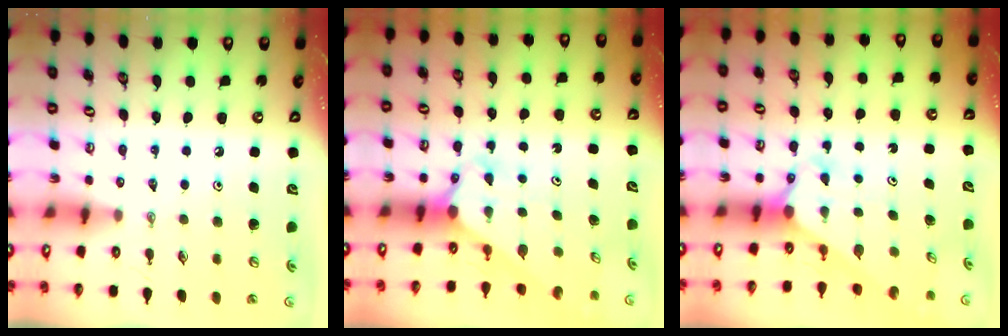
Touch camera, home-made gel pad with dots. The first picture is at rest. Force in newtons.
{"total": 2.5, "press": 2.5, "slide": 0.2}
{"total": 2.5, "press": 2.5, "slide": 0.2}